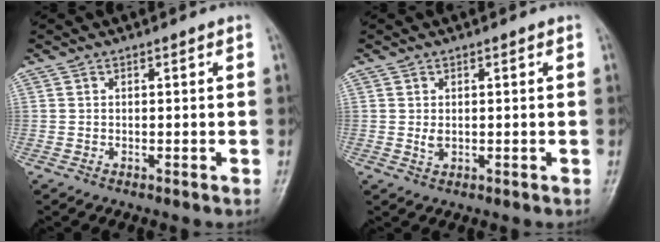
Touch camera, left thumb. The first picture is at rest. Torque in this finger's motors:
{"motor_torque": [-0.08, 0.04, -0.08, -0.04, 0.00]}